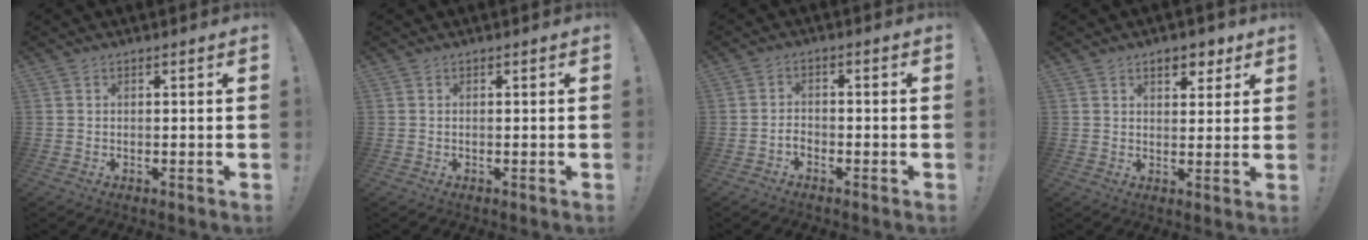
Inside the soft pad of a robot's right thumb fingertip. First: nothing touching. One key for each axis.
{"total": 0.0}
{"total": 2.3, "fx": -1.8, "fy": 1.0, "fz": 1.0, "tx": -0.021, "ty": 0.004, "tz": -0.035}
{"total": 6.1, "fx": 3.7, "fy": 3.6, "fz": 3.3, "tx": -0.032, "ty": -0.011, "tz": 0.061}